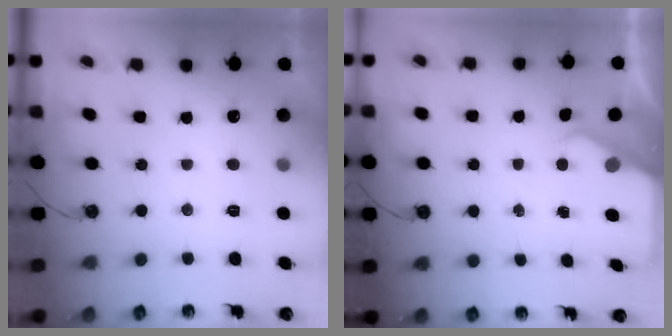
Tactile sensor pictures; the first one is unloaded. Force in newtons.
{"total": 2.2, "press": 2.1, "slide": 0.3}